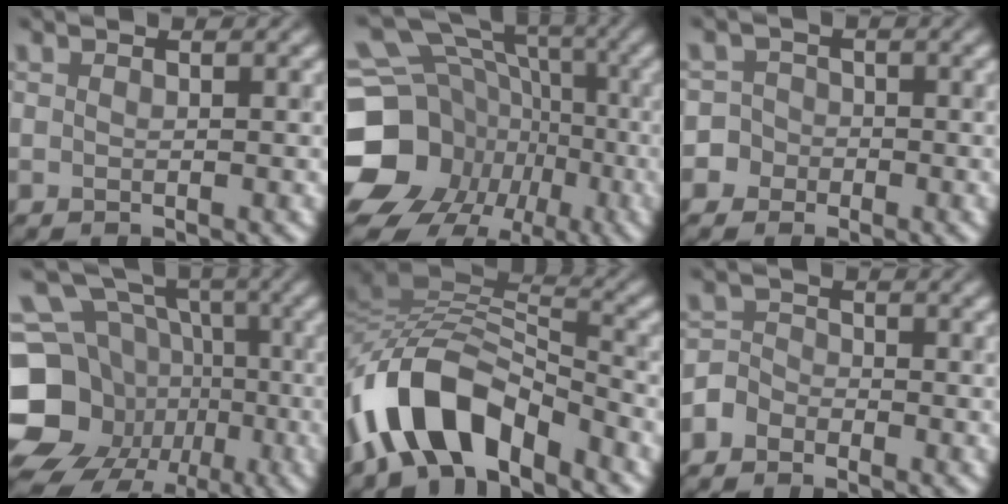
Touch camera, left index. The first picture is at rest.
{"total": 19.1, "force": [-4.0, 16.8, 8.1], "torque": [-0.175, -0.001, -0.082]}
{"total": 4.0, "force": [-2.0, 3.5, 0.1], "torque": [0.025, 0.005, -0.052]}
{"total": 17.1, "force": [-5.3, 14.7, 7.0], "torque": [-0.165, -0.014, -0.097]}
{"total": 9.3, "force": [-5.7, 4.4, 5.9], "torque": [-0.100, 0.015, -0.112]}
{"total": 1.9, "force": [-1.4, 1.3, 0.3], "torque": [-0.001, 0.010, -0.037]}